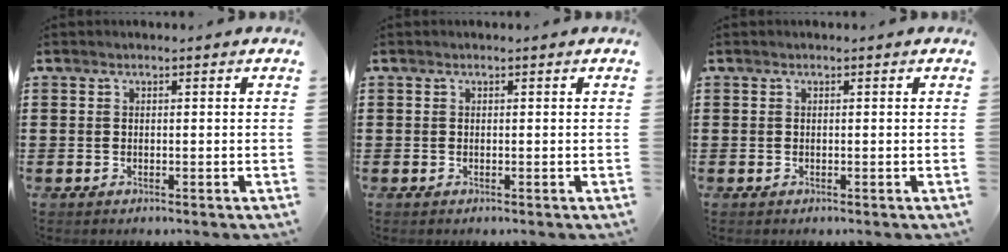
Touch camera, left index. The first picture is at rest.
{"total": 0.0}
{"total": 0.0}